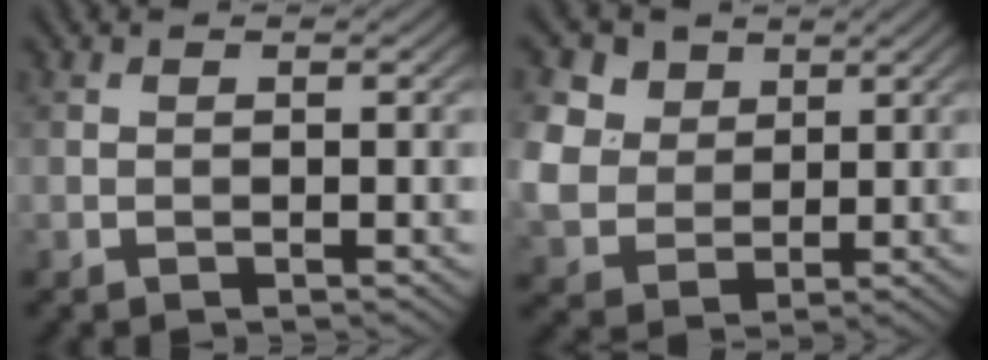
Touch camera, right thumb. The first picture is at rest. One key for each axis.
{"total": 7.2, "fx": 2.9, "fy": 5.9, "fz": 3.1, "tx": -0.115, "ty": 0.007, "tz": 0.045}